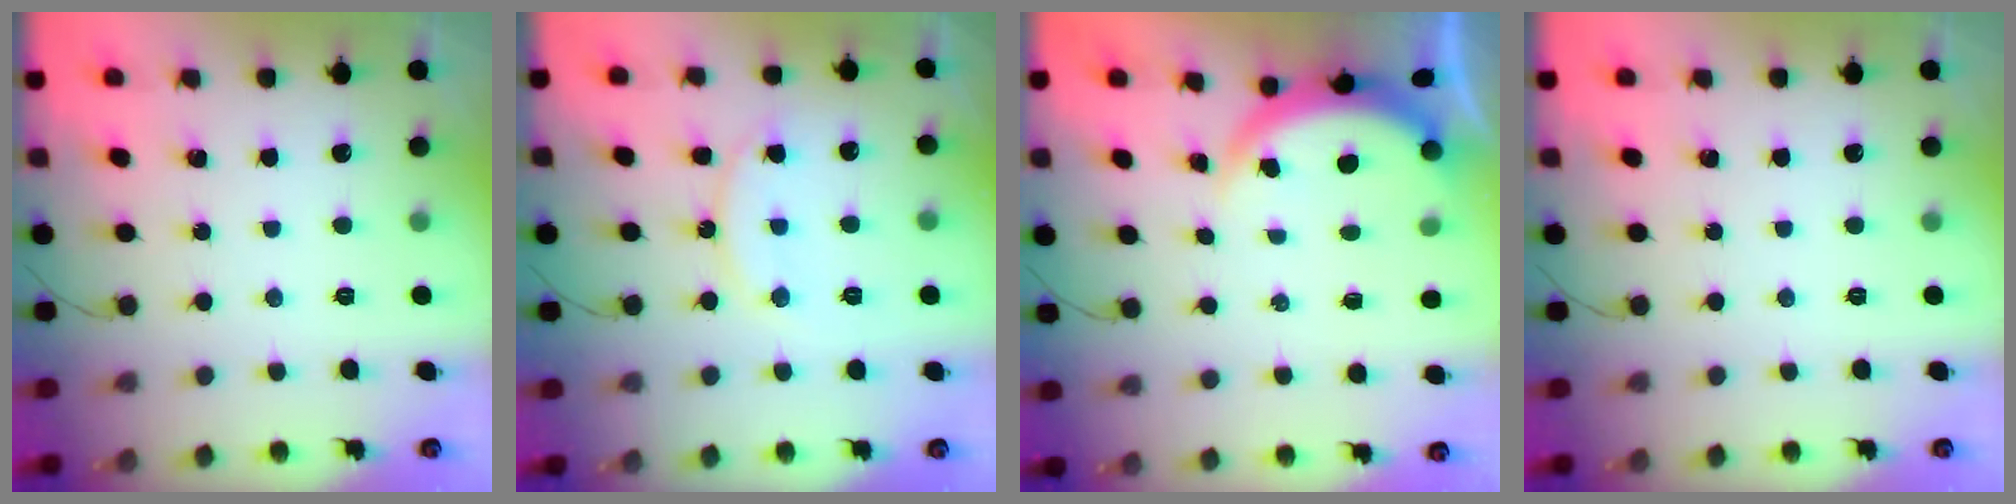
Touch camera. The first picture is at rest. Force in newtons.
{"total": 13.7, "press": 13.6, "slide": 1.1}
{"total": 3.9, "press": 3.7, "slide": 1.5}
{"total": 0.0}